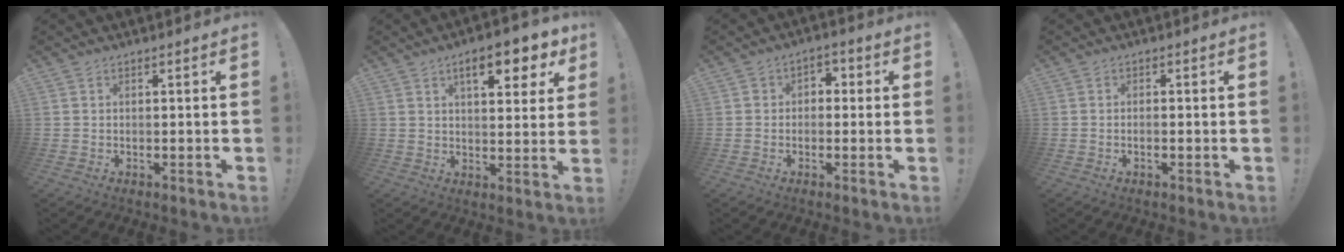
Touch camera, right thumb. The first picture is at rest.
{"total": 10.6, "force": [5.5, 3.7, 8.3], "torque": [-0.116, -0.018, 0.090]}
{"total": 3.7, "force": [-1.5, 3.1, 1.4], "torque": [-0.017, 0.017, -0.028]}
{"total": 1.2, "force": [-0.6, 0.1, 1.0], "torque": [-0.017, 0.000, -0.011]}